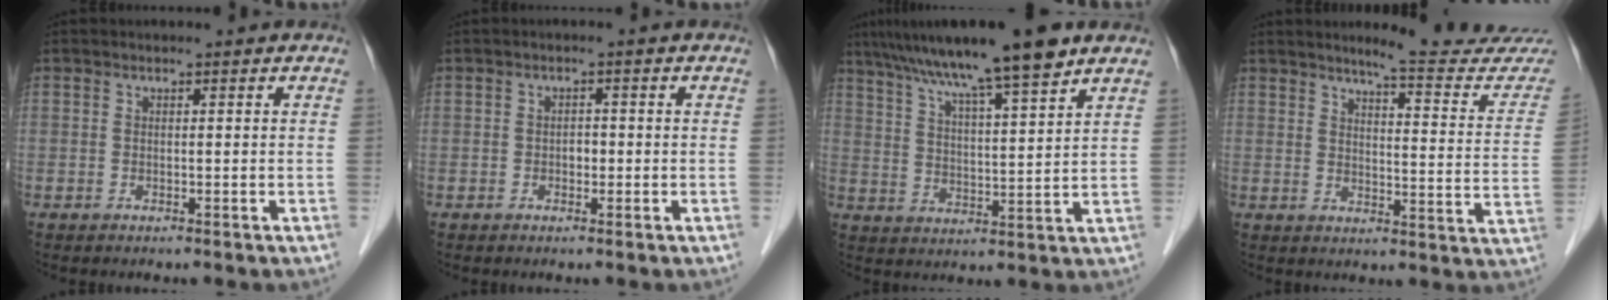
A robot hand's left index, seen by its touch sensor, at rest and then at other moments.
{"total": 1.3, "force": [-0.3, 0.9, 0.9], "torque": [-0.011, 0.004, -0.005]}
{"total": 14.6, "force": [10.9, 0.0, 9.7], "torque": [-0.162, 0.024, 0.177]}
{"total": 15.9, "force": [15.1, 0.0, 4.9], "torque": [-0.057, -0.091, 0.168]}